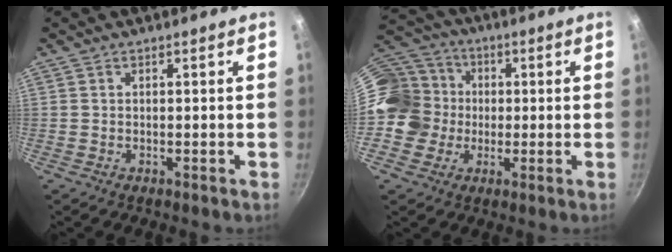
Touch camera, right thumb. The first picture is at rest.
{"total": 14.9, "force": [-0.3, 13.4, 6.5], "torque": [-0.103, 0.035, -0.014]}